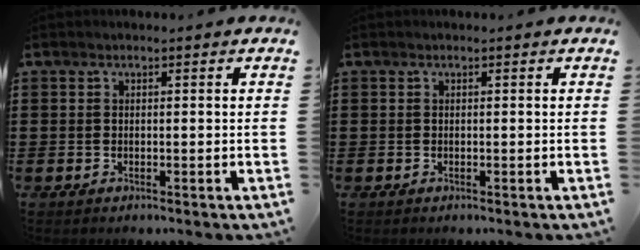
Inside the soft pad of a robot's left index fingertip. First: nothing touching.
{"total": 0.0}